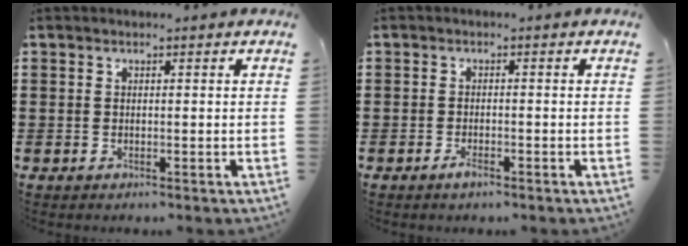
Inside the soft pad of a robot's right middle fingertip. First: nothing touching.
{"total": 1.5, "force": [-1.1, 0.4, 0.9], "torque": [-0.026, -0.005, -0.022]}